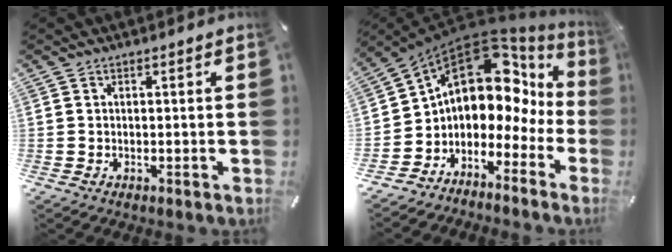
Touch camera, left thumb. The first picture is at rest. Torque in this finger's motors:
{"motor_torque": [0.42, 1.86, 2.02, 0.75, 0.17]}